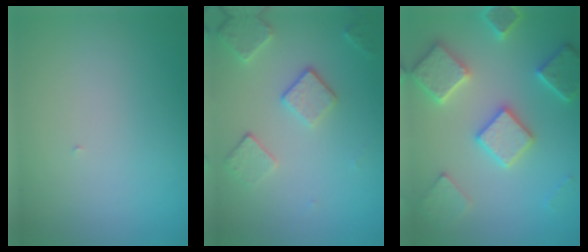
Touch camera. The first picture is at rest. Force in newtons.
{"total": 3.1, "press": 2.7, "slide": 1.7}
{"total": 5.7, "press": 5.6, "slide": 1.1}